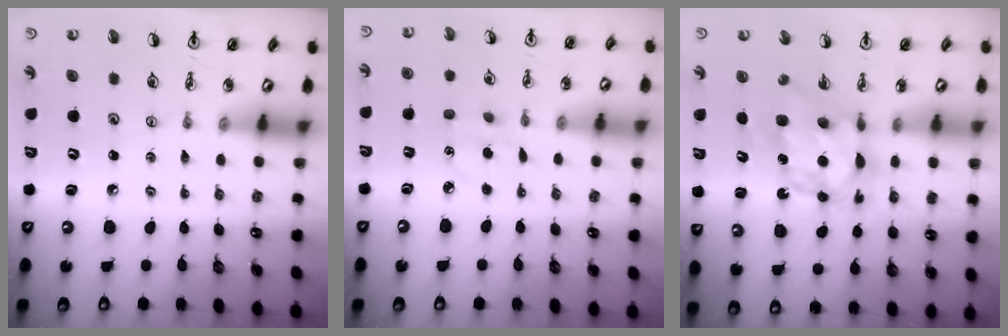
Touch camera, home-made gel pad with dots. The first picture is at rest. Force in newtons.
{"total": 3.9, "press": 3.8, "slide": 0.4}
{"total": 8.0, "press": 8.0, "slide": 0.7}